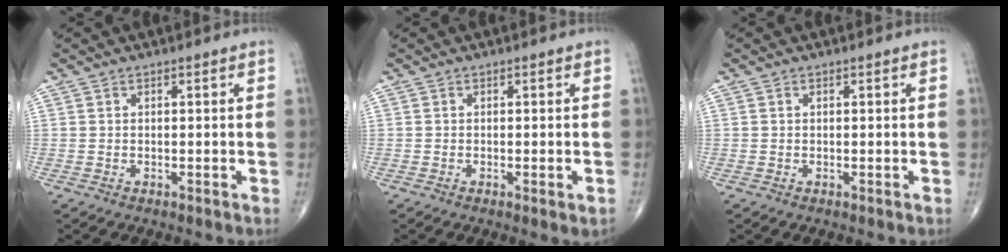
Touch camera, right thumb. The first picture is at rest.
{"total": 1.5, "force": [-0.5, 0.2, 1.4], "torque": [-0.019, -0.004, -0.007]}
{"total": 0.0}